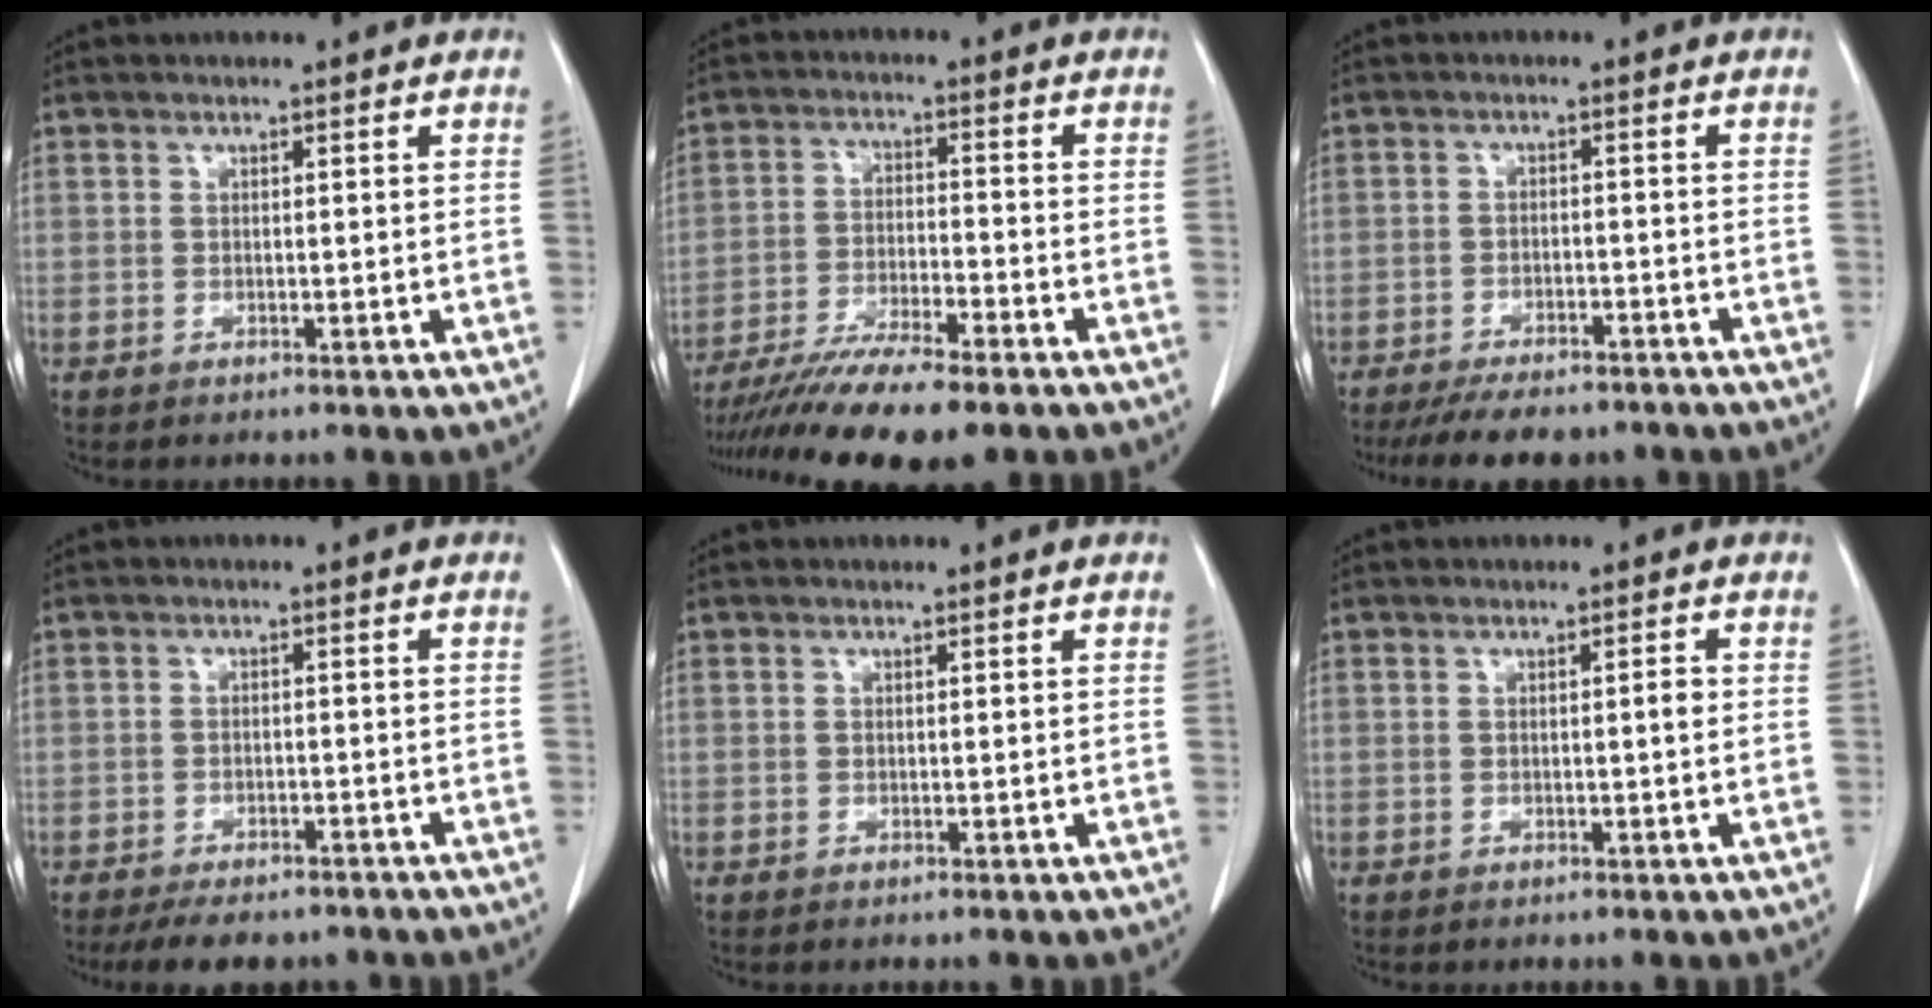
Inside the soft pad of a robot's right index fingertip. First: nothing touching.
{"total": 13.7, "force": [-11.1, 1.1, 8.0], "torque": [-0.137, -0.026, -0.183]}
{"total": 10.0, "force": [-8.6, 3.1, 4.1], "torque": [-0.053, -0.008, -0.120]}
{"total": 7.8, "force": [-6.6, 3.0, 3.0], "torque": [-0.033, -0.003, -0.088]}
{"total": 0.0}
{"total": 1.0, "force": [0.0, 0.1, 1.0], "torque": [-0.015, 0.000, 0.000]}